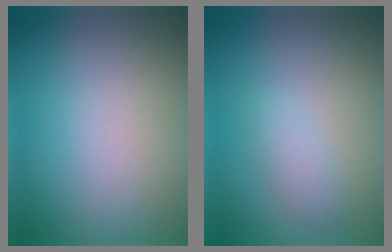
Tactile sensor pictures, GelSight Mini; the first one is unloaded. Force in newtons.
{"total": 1.6, "press": 1.6, "slide": 0.1}